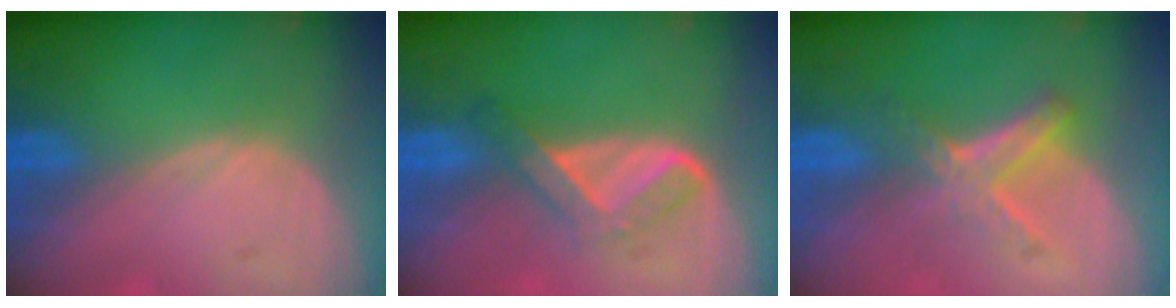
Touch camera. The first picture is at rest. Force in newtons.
{"total": 5.5, "press": 4.6, "slide": 3.0}
{"total": 5.8, "press": 5.2, "slide": 2.5}